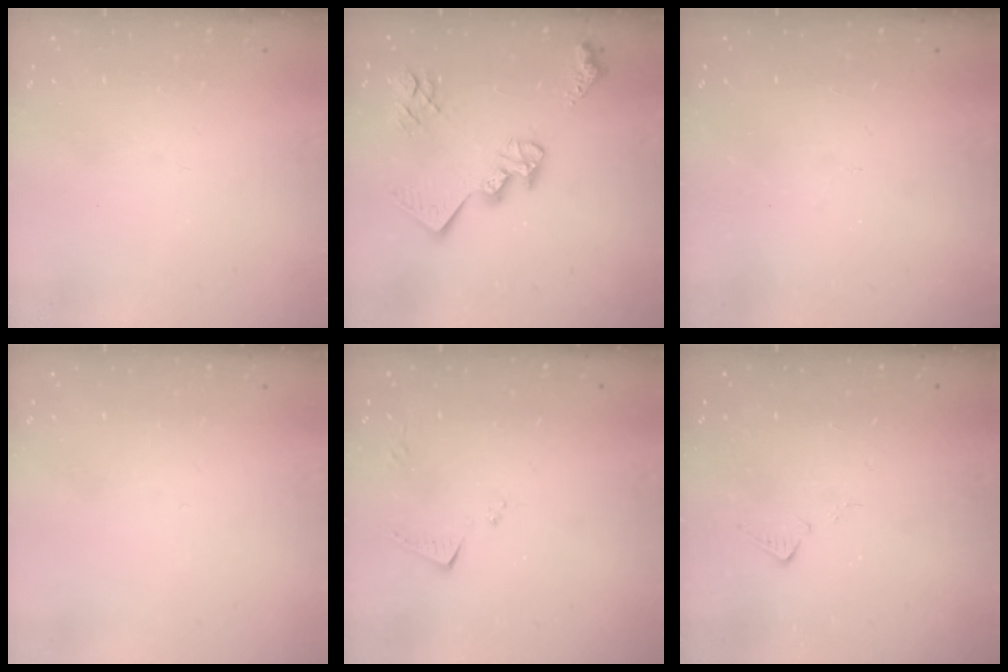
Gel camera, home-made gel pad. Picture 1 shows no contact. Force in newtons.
{"total": 20.5, "press": 20.5, "slide": 1.1}
{"total": 6.2, "press": 6.1, "slide": 0.8}
{"total": 0.0}
{"total": 6.2, "press": 6.2, "slide": 0.1}
{"total": 7.1, "press": 7.1, "slide": 0.4}